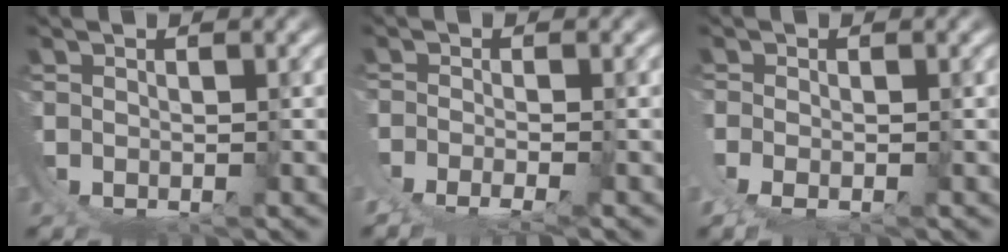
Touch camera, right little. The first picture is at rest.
{"total": 2.1, "force": [-0.4, -1.7, 1.1], "torque": [-0.013, 0.000, -0.004]}
{"total": 1.4, "force": [0.0, -0.9, 1.0], "torque": [-0.017, -0.004, 0.006]}